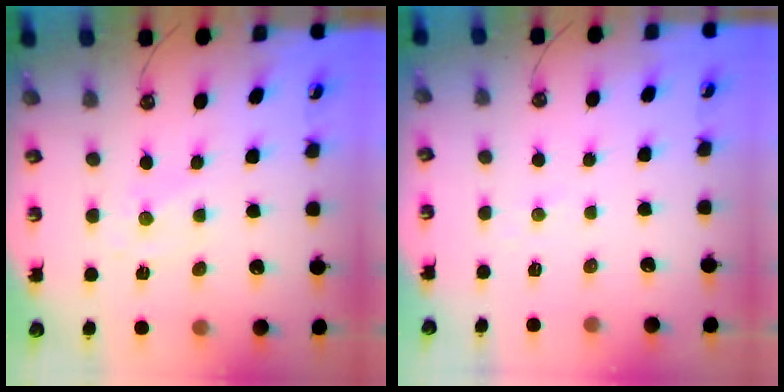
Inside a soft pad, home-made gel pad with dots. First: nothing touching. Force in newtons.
{"total": 2.7, "press": 2.7, "slide": 0.3}